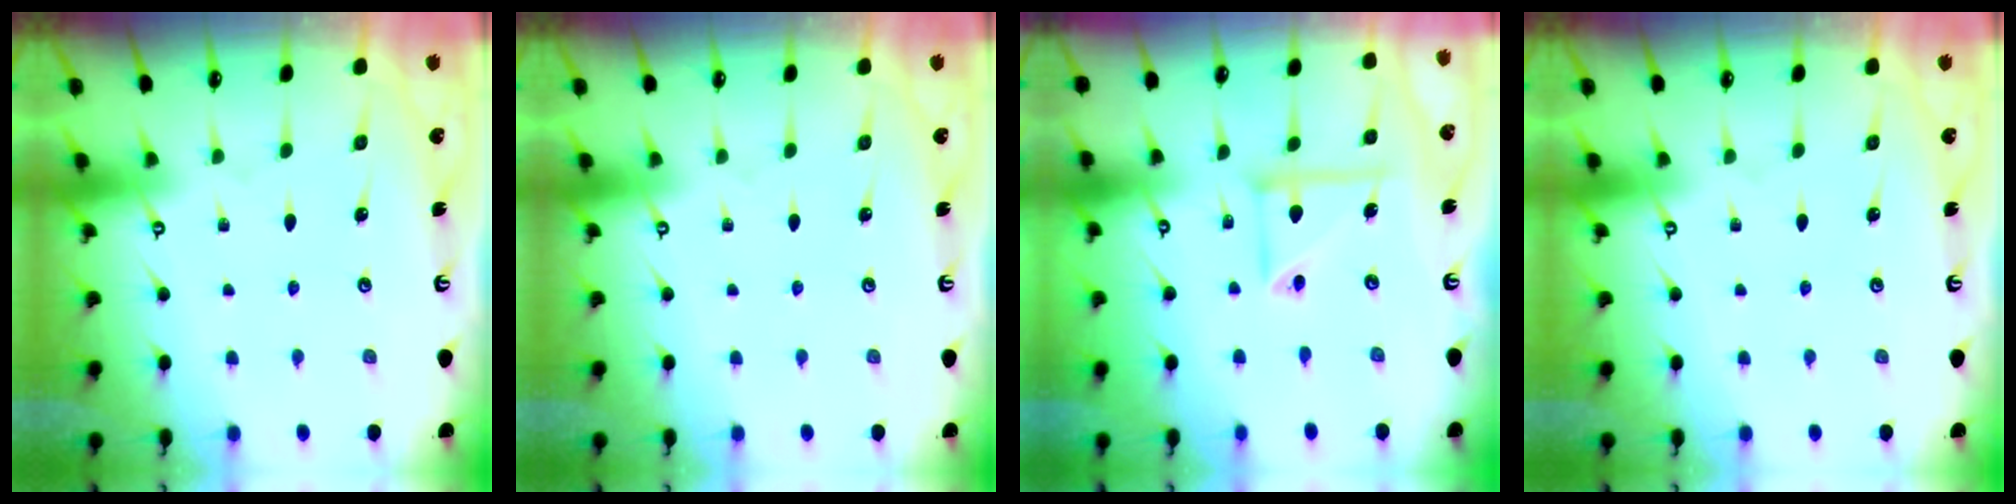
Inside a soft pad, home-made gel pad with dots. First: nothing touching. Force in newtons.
{"total": 0.0}
{"total": 8.7, "press": 8.6, "slide": 0.6}
{"total": 0.0}